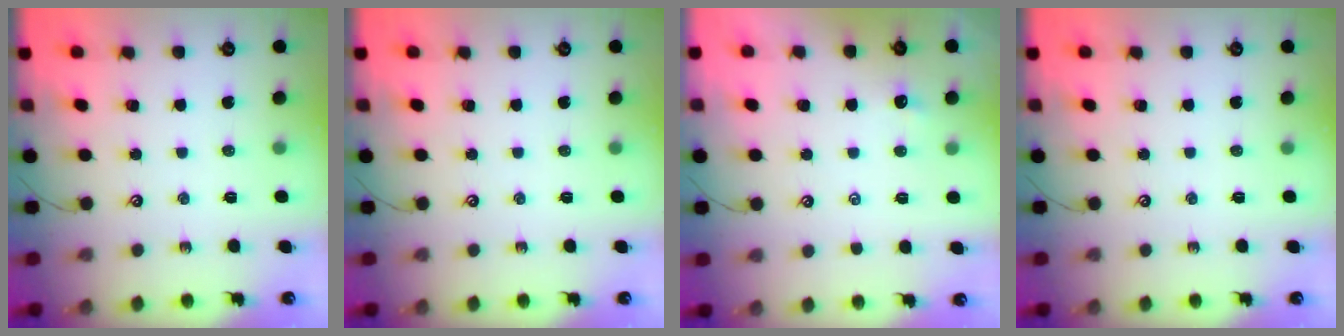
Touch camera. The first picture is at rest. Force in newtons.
{"total": 0.0}
{"total": 3.0, "press": 2.9, "slide": 0.3}
{"total": 0.0}